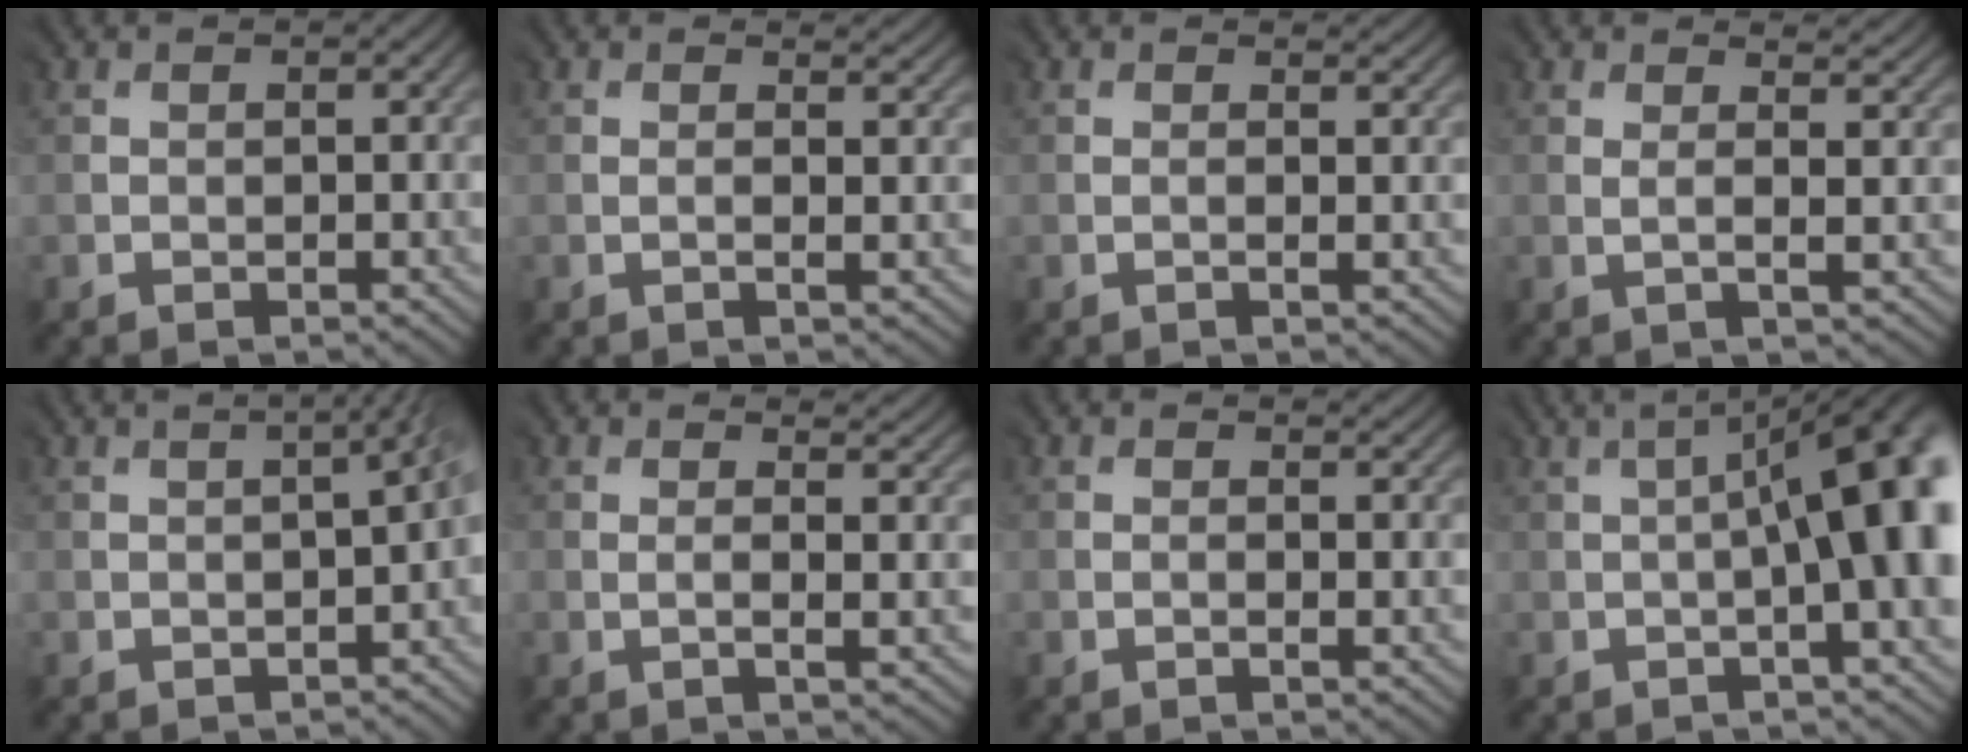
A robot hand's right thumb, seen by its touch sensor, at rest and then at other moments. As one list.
[{"total": 1.9, "force": [0.6, 0.3, 1.8], "torque": [-0.032, 0.003, 0.010]}, {"total": 1.4, "force": [0.5, 0.1, 1.3], "torque": [-0.025, 0.001, 0.008]}, {"total": 3.7, "force": [1.4, 0.8, 3.3], "torque": [-0.044, 0.008, 0.020]}, {"total": 5.6, "force": [-0.5, 2.2, 5.2], "torque": [-0.030, 0.009, -0.012]}, {"total": 2.9, "force": [0.9, 0.7, 2.7], "torque": [-0.039, 0.008, 0.012]}, {"total": 1.0, "force": [0.4, 0.0, 0.9], "torque": [-0.019, 0.000, 0.007]}, {"total": 13.9, "force": [0.6, 4.6, 13.1], "torque": [-0.138, 0.009, 0.006]}]